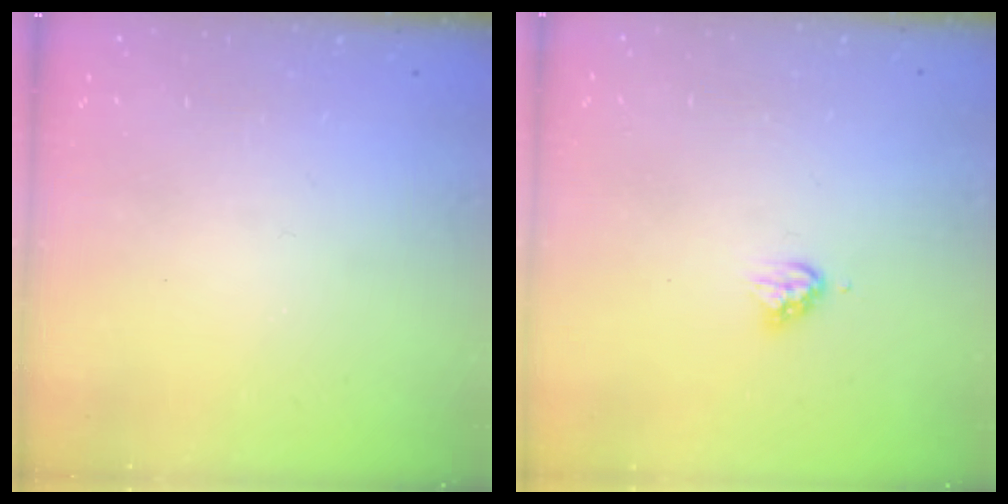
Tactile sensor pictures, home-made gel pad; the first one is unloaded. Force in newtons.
{"total": 4.2, "press": 4.1, "slide": 0.5}